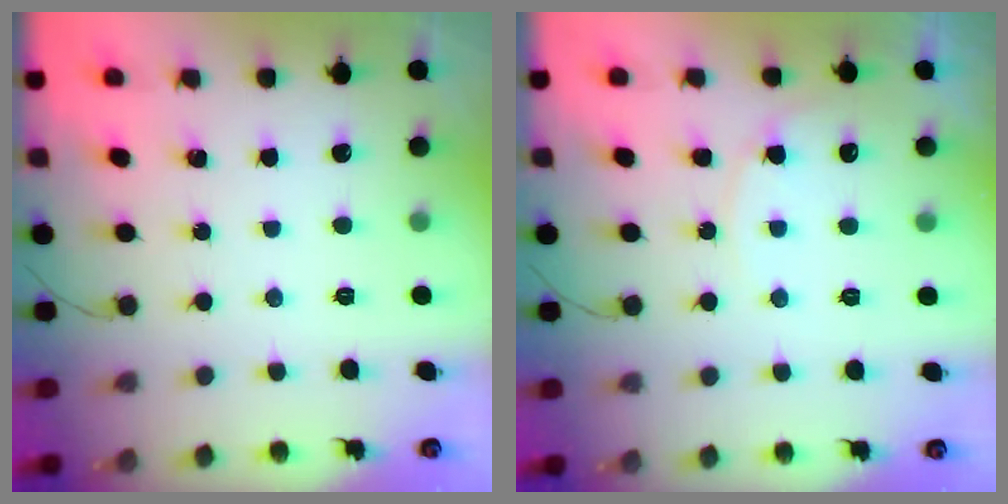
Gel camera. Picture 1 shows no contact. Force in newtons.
{"total": 6.4, "press": 6.4, "slide": 0.6}